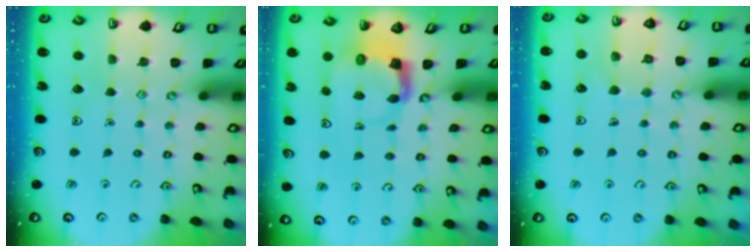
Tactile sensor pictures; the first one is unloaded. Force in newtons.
{"total": 3.9, "press": 3.8, "slide": 0.6}
{"total": 7.0, "press": 7.0, "slide": 0.4}